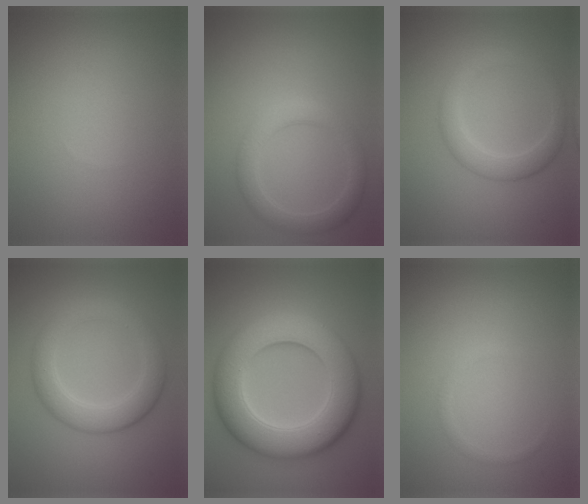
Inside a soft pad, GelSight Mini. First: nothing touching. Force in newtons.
{"total": 3.0, "press": 3.0, "slide": 0.1}
{"total": 3.0, "press": 3.0, "slide": 0.2}
{"total": 4.5, "press": 4.4, "slide": 0.4}
{"total": 11.4, "press": 11.4, "slide": 0.3}
{"total": 0.7, "press": 0.7, "slide": 0.0}